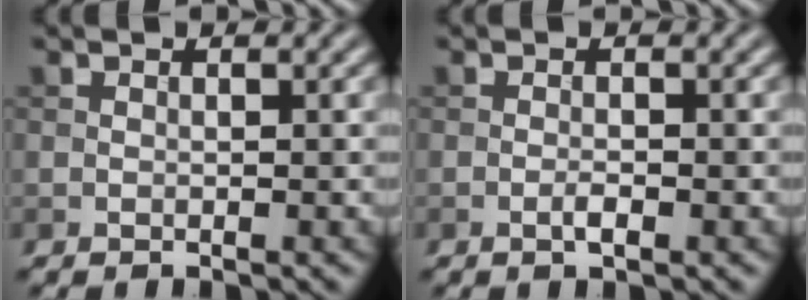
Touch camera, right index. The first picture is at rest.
{"total": 1.1, "force": [-0.5, 0.2, 0.9], "torque": [-0.017, 0.000, -0.010]}